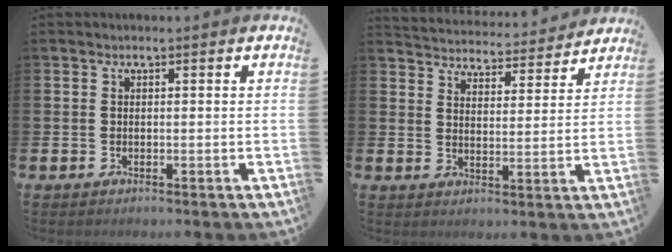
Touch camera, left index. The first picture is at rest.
{"total": 4.5, "force": [4.4, 0.7, -0.1], "torque": [-0.015, -0.042, 0.075]}